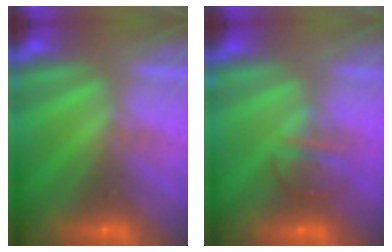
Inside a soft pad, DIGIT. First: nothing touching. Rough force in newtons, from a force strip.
{"total": 2.4}